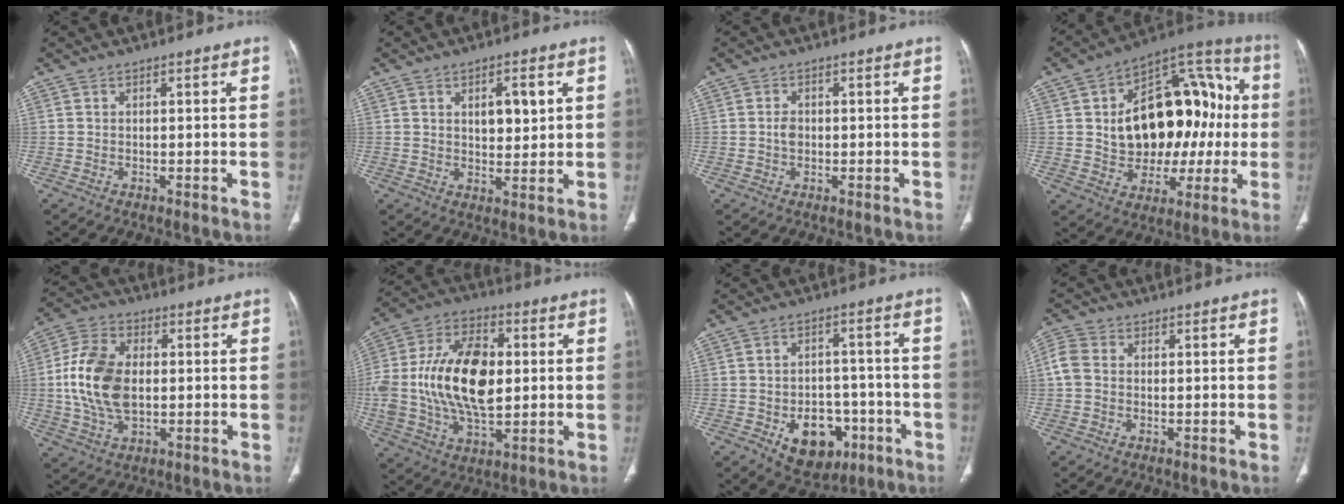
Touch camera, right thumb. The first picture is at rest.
{"total": 6.1, "force": [1.9, 2.9, 5.0], "torque": [-0.061, -0.013, 0.032]}
{"total": 1.9, "force": [-0.2, 1.4, 1.2], "torque": [-0.019, 0.003, -0.005]}
{"total": 25.4, "force": [1.6, 16.1, 19.6], "torque": [-0.247, 0.037, 0.035]}
{"total": 13.9, "force": [0.2, 8.8, 10.8], "torque": [-0.210, 0.010, 0.004]}
{"total": 22.9, "force": [1.1, 13.4, 18.5], "torque": [-0.362, 0.005, 0.023]}
{"total": 12.3, "force": [-4.8, 8.6, 7.3], "torque": [-0.060, 0.031, -0.057]}
{"total": 4.1, "force": [0.2, 3.3, 2.5], "torque": [-0.060, 0.010, -0.005]}